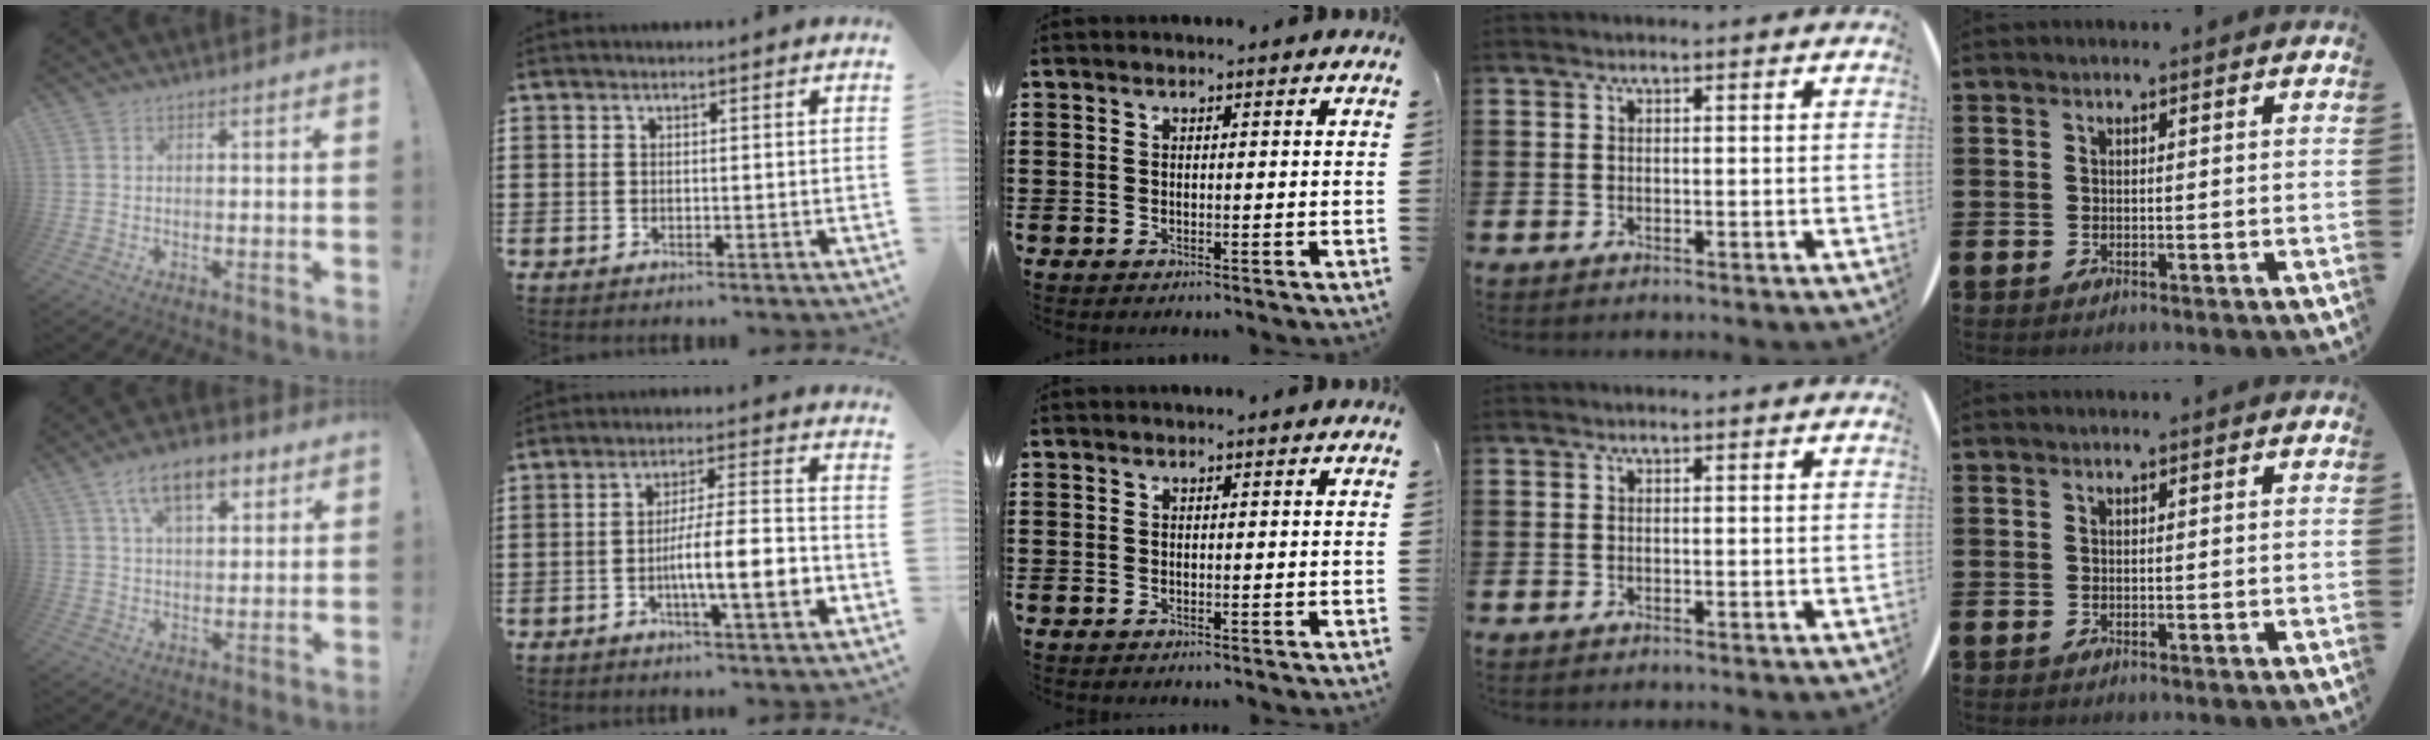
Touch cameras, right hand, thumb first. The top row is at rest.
{"thumb": {"total": 12.1, "force": [6.1, 6.1, 8.5], "torque": [-0.139, -0.005, 0.111]}, "index": {"total": 9.2, "force": [-3.0, 1.7, 8.5], "torque": [-0.131, -0.001, -0.053]}}